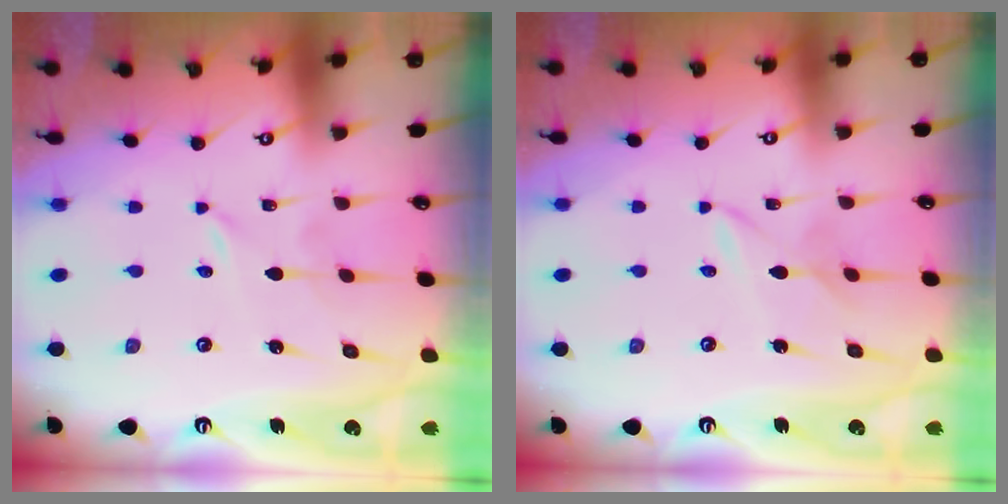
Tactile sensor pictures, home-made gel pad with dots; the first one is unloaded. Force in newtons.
{"total": 2.4, "press": 2.4, "slide": 0.3}